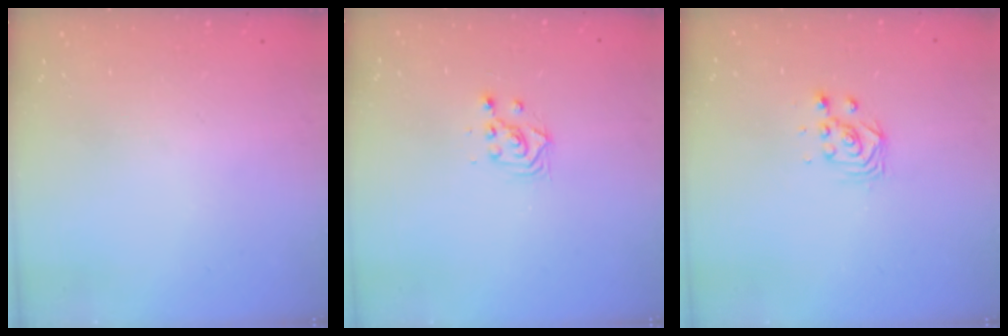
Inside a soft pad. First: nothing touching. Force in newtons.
{"total": 2.8, "press": 2.8, "slide": 0.2}
{"total": 3.0, "press": 2.9, "slide": 0.3}